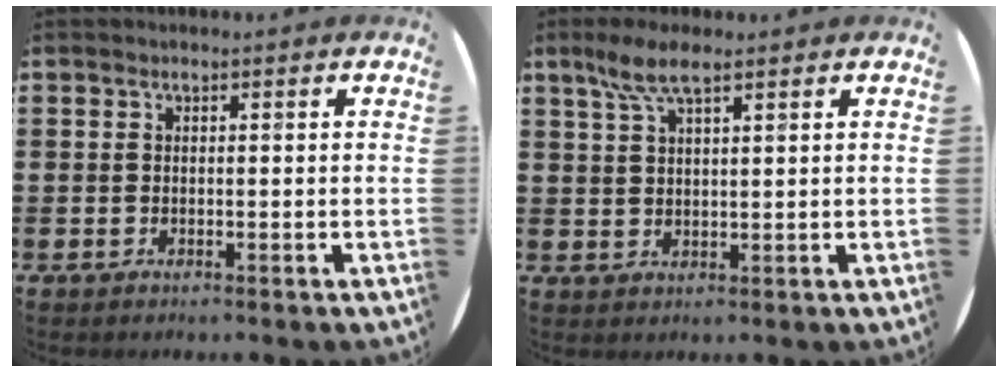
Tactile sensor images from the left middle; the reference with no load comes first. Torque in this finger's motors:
{"motor_torque": [0.76, -0.65, 0.15, 0.08]}